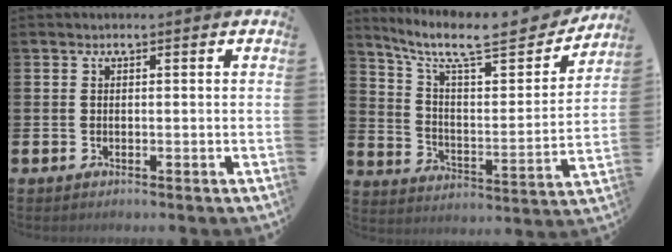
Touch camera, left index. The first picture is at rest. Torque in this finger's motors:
{"motor_torque": [-0.09, -0.75, 0.56, 0.18]}